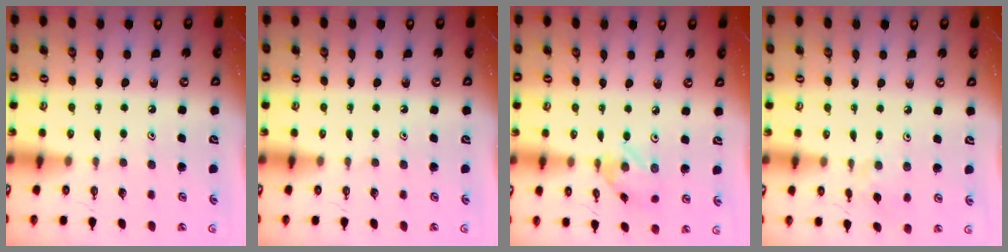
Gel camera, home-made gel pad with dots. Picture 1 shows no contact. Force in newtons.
{"total": 0.0}
{"total": 3.7, "press": 3.7, "slide": 0.1}
{"total": 2.6, "press": 2.6, "slide": 0.5}